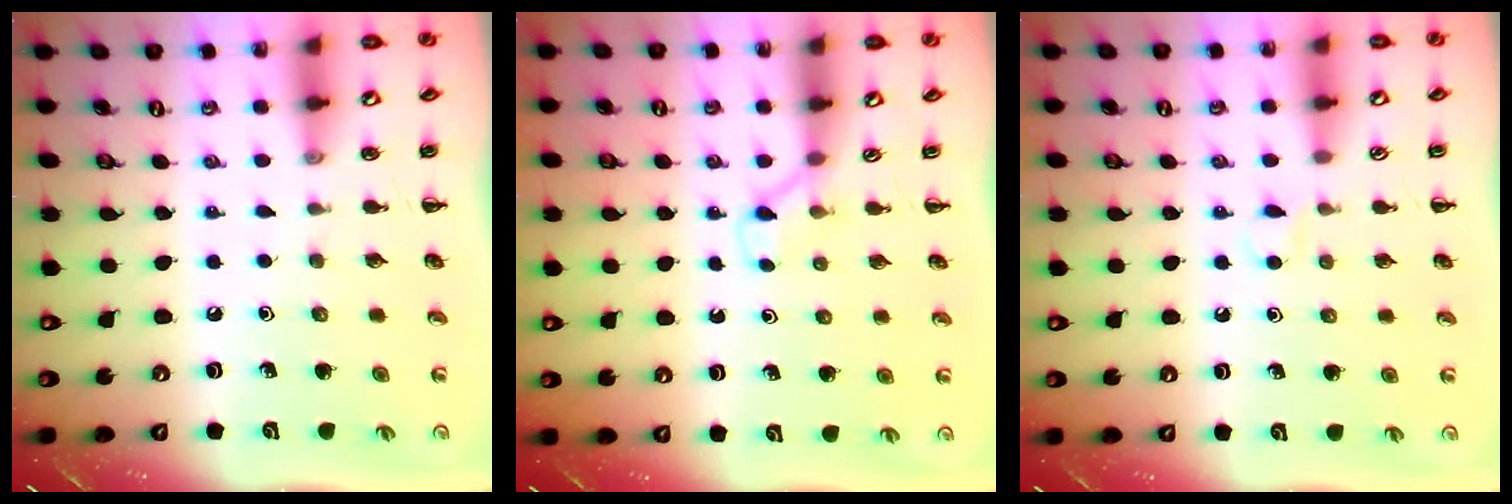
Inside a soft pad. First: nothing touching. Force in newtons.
{"total": 2.8, "press": 2.6, "slide": 1.0}
{"total": 2.9, "press": 2.7, "slide": 0.9}